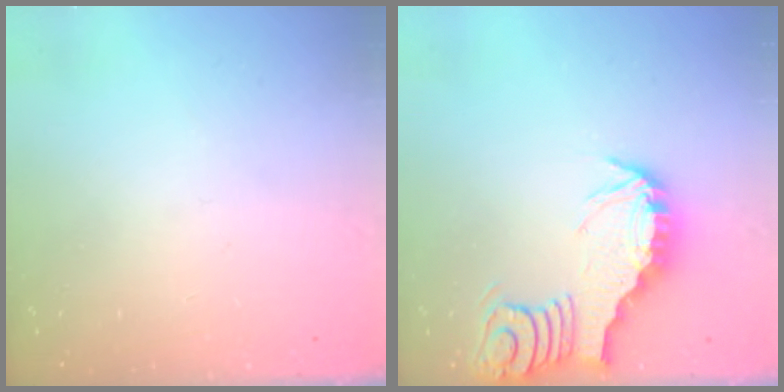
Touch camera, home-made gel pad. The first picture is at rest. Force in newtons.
{"total": 3.5, "press": 3.5, "slide": 0.3}